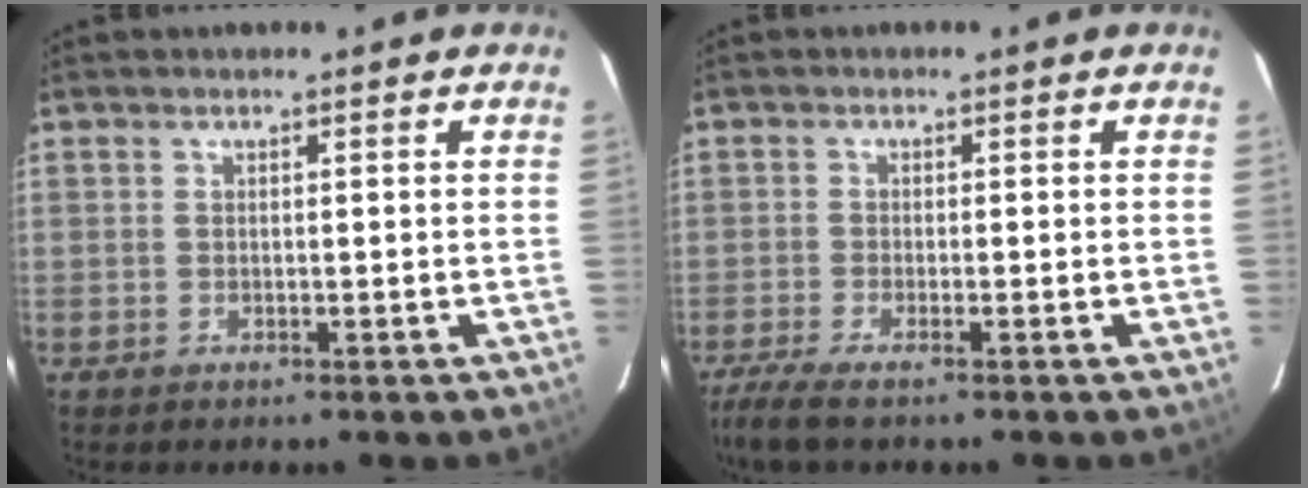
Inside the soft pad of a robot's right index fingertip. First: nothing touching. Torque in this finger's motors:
{"motor_torque": [0.13, -0.33, 0.10, 0.01]}